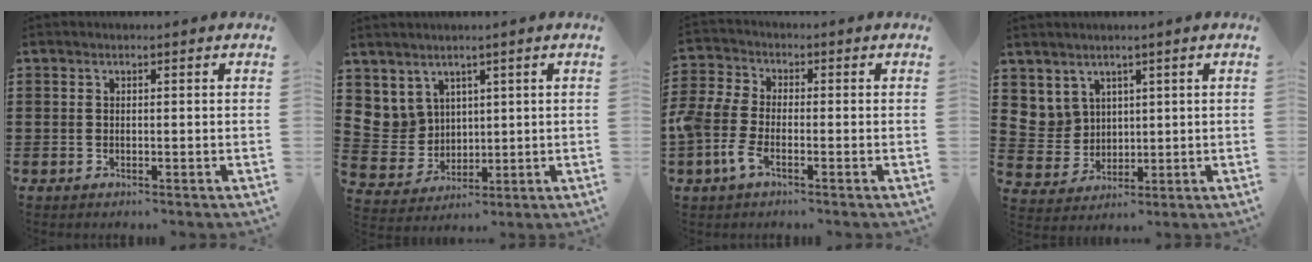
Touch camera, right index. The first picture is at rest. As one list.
[{"total": 5.8, "force": [3.2, 4.8, 0.5], "torque": [-0.048, -0.006, 0.063]}, {"total": 5.2, "force": [-2.8, 2.4, 3.7], "torque": [-0.107, -0.006, -0.064]}, {"total": 5.1, "force": [3.0, 4.2, 0.4], "torque": [-0.043, 0.001, 0.056]}]